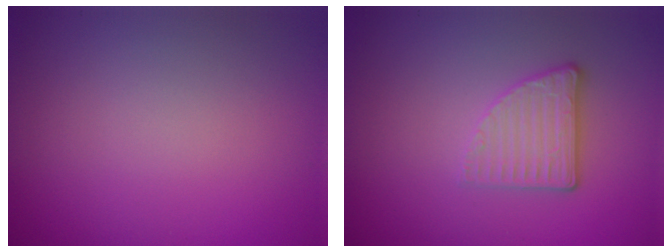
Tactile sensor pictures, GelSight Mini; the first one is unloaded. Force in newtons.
{"total": 2.7, "press": 2.3, "slide": 1.4}